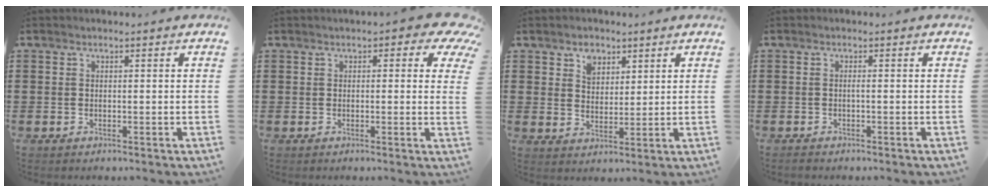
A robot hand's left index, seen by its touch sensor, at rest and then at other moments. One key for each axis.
{"total": 2.8, "fx": 1.5, "fy": 1.2, "fz": 2.1, "tx": -0.032, "ty": 0.000, "tz": 0.021}
{"total": 4.2, "fx": 2.9, "fy": 2.9, "fz": 1.1, "tx": -0.017, "ty": 0.002, "tz": 0.052}
{"total": 0.8, "fx": -0.4, "fy": -0.1, "fz": 0.6, "tx": -0.012, "ty": -0.004, "tz": -0.009}